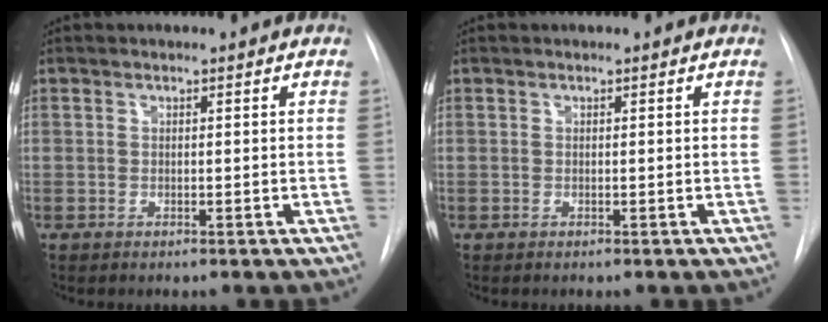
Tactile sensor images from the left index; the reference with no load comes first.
{"total": 0.0}